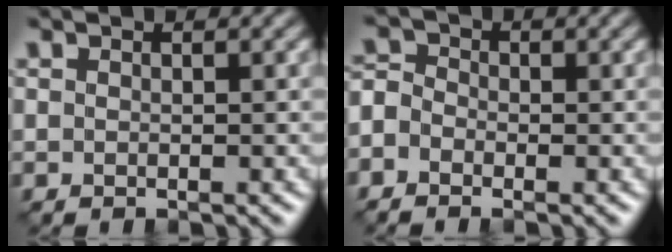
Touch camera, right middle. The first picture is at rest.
{"total": 2.4, "force": [-1.3, 1.7, 1.0], "torque": [-0.017, 0.004, -0.036]}